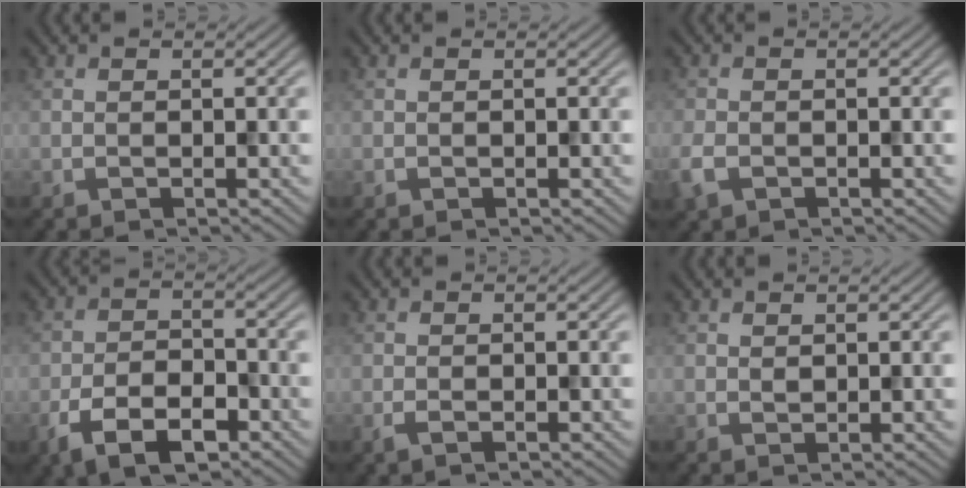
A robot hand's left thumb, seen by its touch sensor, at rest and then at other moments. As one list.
[{"total": 0.0}, {"total": 2.8, "force": [-1.4, 1.9, 1.6], "torque": [-0.047, -0.009, -0.035]}, {"total": 7.7, "force": [-4.4, 3.8, 5.0], "torque": [-0.093, -0.004, -0.087]}, {"total": 1.4, "force": [-0.7, 0.6, 1.0], "torque": [-0.024, -0.002, -0.014]}, {"total": 0.7, "force": [0.5, 0.4, 0.3], "torque": [-0.008, -0.001, 0.010]}]